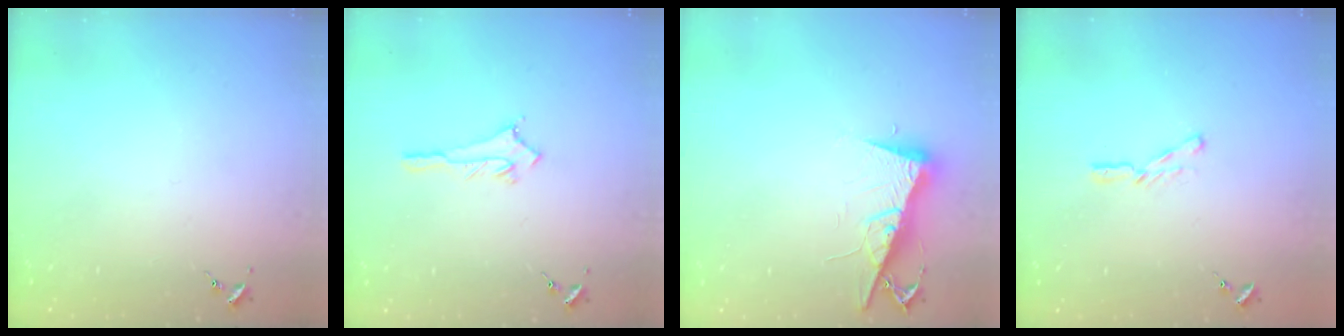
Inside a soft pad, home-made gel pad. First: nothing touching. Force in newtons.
{"total": 2.8, "press": 2.8, "slide": 0.4}
{"total": 9.5, "press": 9.5, "slide": 1.2}
{"total": 4.4, "press": 4.4, "slide": 0.2}